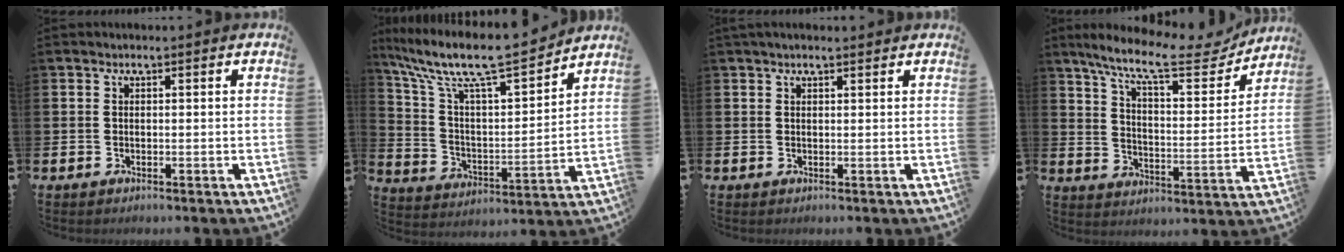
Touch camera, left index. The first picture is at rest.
{"total": 11.4, "force": [9.8, 1.9, 5.5], "torque": [-0.153, -0.063, 0.166]}
{"total": 1.3, "force": [1.2, 0.2, 0.6], "torque": [-0.003, -0.001, 0.019]}
{"total": 11.4, "force": [9.6, 2.4, 5.6], "torque": [-0.126, -0.056, 0.158]}